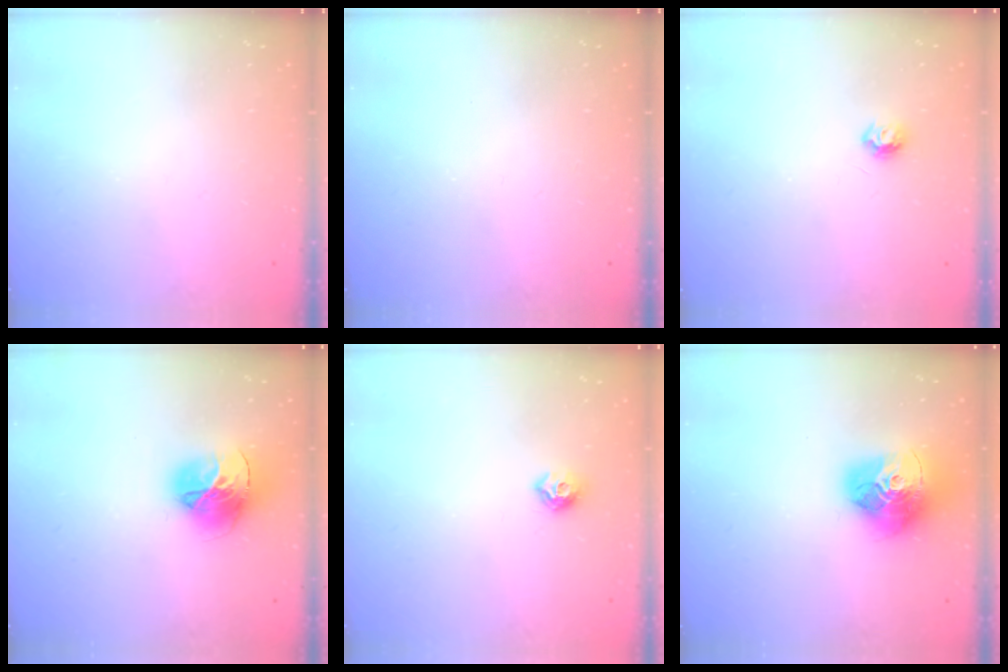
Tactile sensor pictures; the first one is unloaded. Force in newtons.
{"total": 0.0}
{"total": 4.7, "press": 4.7, "slide": 0.5}
{"total": 16.0, "press": 15.9, "slide": 1.7}
{"total": 7.3, "press": 7.2, "slide": 0.9}
{"total": 18.4, "press": 18.3, "slide": 2.0}